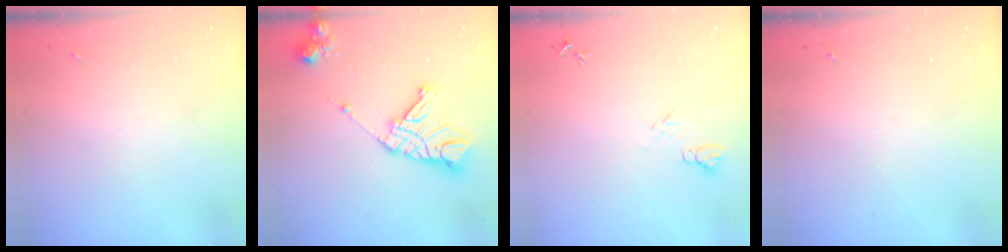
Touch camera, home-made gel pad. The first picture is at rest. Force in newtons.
{"total": 16.3, "press": 16.2, "slide": 1.8}
{"total": 7.1, "press": 7.1, "slide": 0.7}
{"total": 0.0}